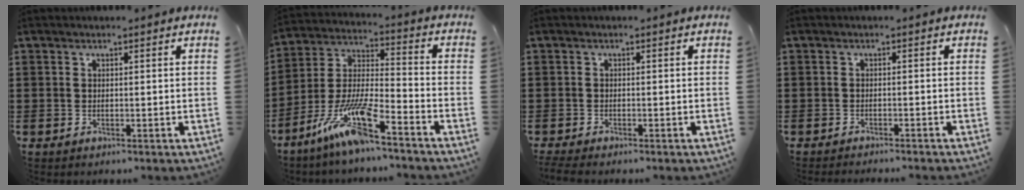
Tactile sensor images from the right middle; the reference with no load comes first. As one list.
[{"total": 11.4, "force": [-8.6, 0.9, 7.4], "torque": [-0.166, -0.006, -0.174]}, {"total": 1.0, "force": [-0.9, 0.1, 0.3], "torque": [-0.007, -0.003, -0.018]}, {"total": 1.0, "force": [-1.0, -0.1, 0.1], "torque": [-0.003, 0.000, -0.020]}]